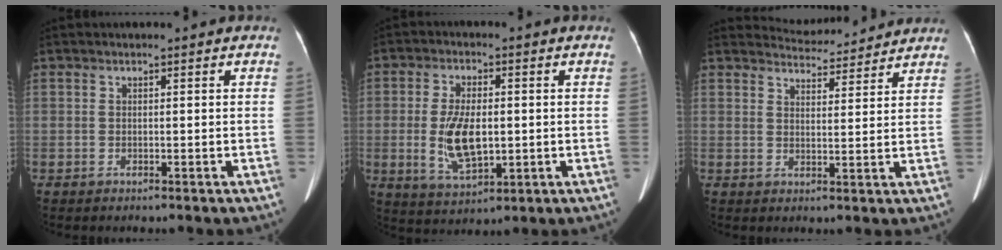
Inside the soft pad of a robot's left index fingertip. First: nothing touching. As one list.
[{"total": 8.6, "force": [-0.8, 3.8, 7.7], "torque": [-0.161, -0.002, -0.006]}, {"total": 6.9, "force": [6.9, 0.9, 0.0], "torque": [-0.004, 0.012, 0.089]}]